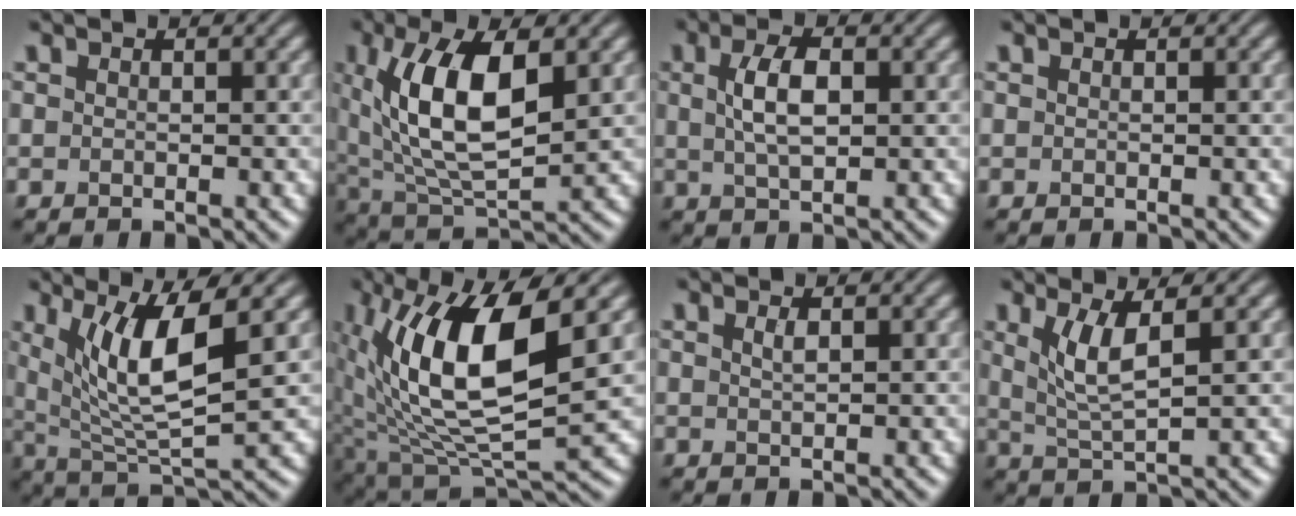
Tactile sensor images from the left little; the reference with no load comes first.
{"total": 10.2, "force": [2.3, 4.6, 8.9], "torque": [-0.172, 0.001, 0.040]}
{"total": 3.9, "force": [0.7, 1.7, 3.4], "torque": [-0.075, 0.003, 0.014]}
{"total": 0.0}
{"total": 7.6, "force": [2.6, 2.1, 6.9], "torque": [-0.132, -0.014, 0.052]}
{"total": 12.8, "force": [2.6, 5.2, 11.4], "torque": [-0.208, -0.003, 0.045]}
{"total": 0.9, "force": [0.5, 0.2, 0.7], "torque": [-0.013, 0.002, 0.008]}
{"total": 3.8, "force": [1.3, 0.9, 3.4], "torque": [-0.077, -0.005, 0.031]}